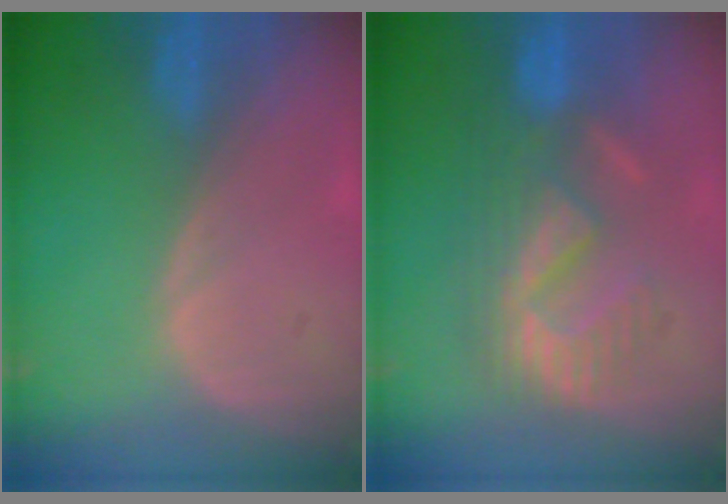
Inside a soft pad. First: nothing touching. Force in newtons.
{"total": 9.1, "press": 8.9, "slide": 1.9}